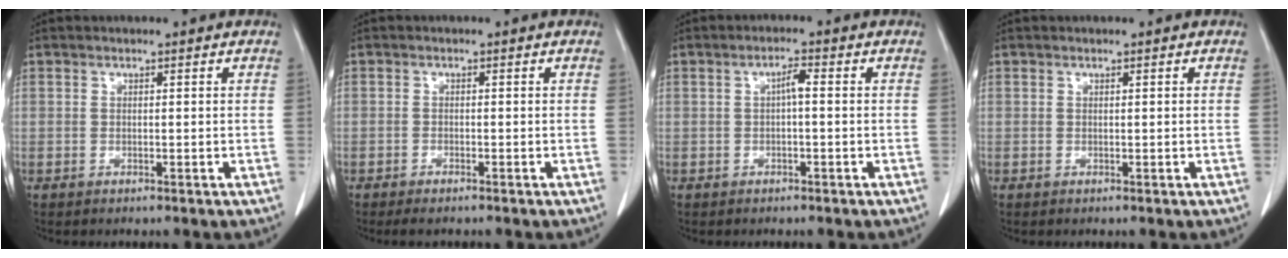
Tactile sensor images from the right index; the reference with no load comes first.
{"total": 1.7, "force": [-1.4, 0.4, 0.9], "torque": [-0.016, -0.004, -0.018]}
{"total": 2.0, "force": [0.0, 0.2, 2.0], "torque": [-0.036, 0.004, 0.000]}
{"total": 0.0}